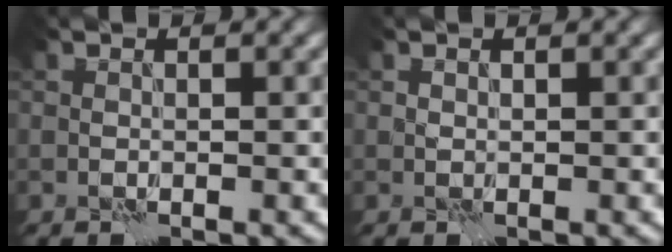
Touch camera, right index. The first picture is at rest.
{"total": 0.0}